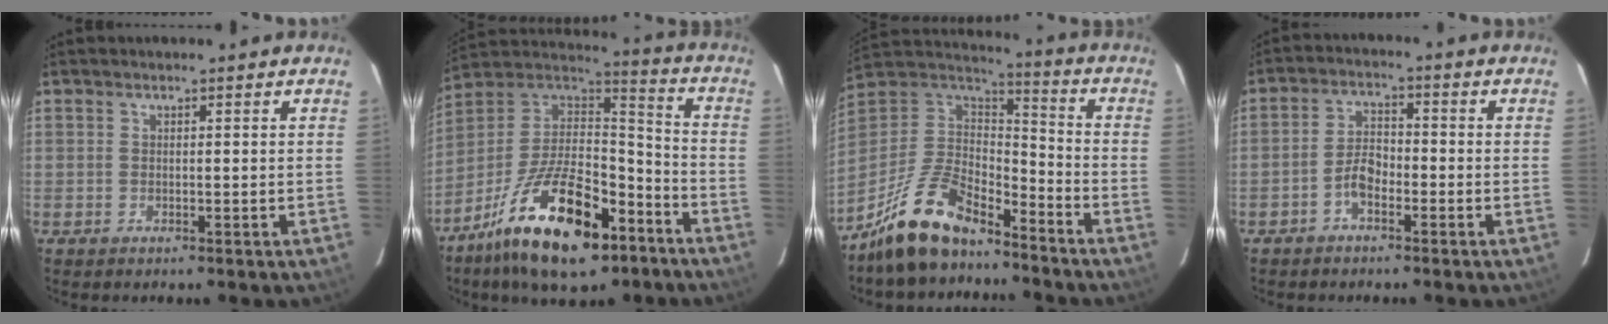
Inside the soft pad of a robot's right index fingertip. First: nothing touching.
{"total": 24.2, "force": [-13.4, 10.5, 17.1], "torque": [-0.325, -0.012, -0.219]}
{"total": 17.6, "force": [-13.4, 6.8, 9.1], "torque": [-0.210, 0.001, -0.245]}
{"total": 4.2, "force": [-2.5, 2.1, 2.7], "torque": [-0.057, 0.013, -0.047]}